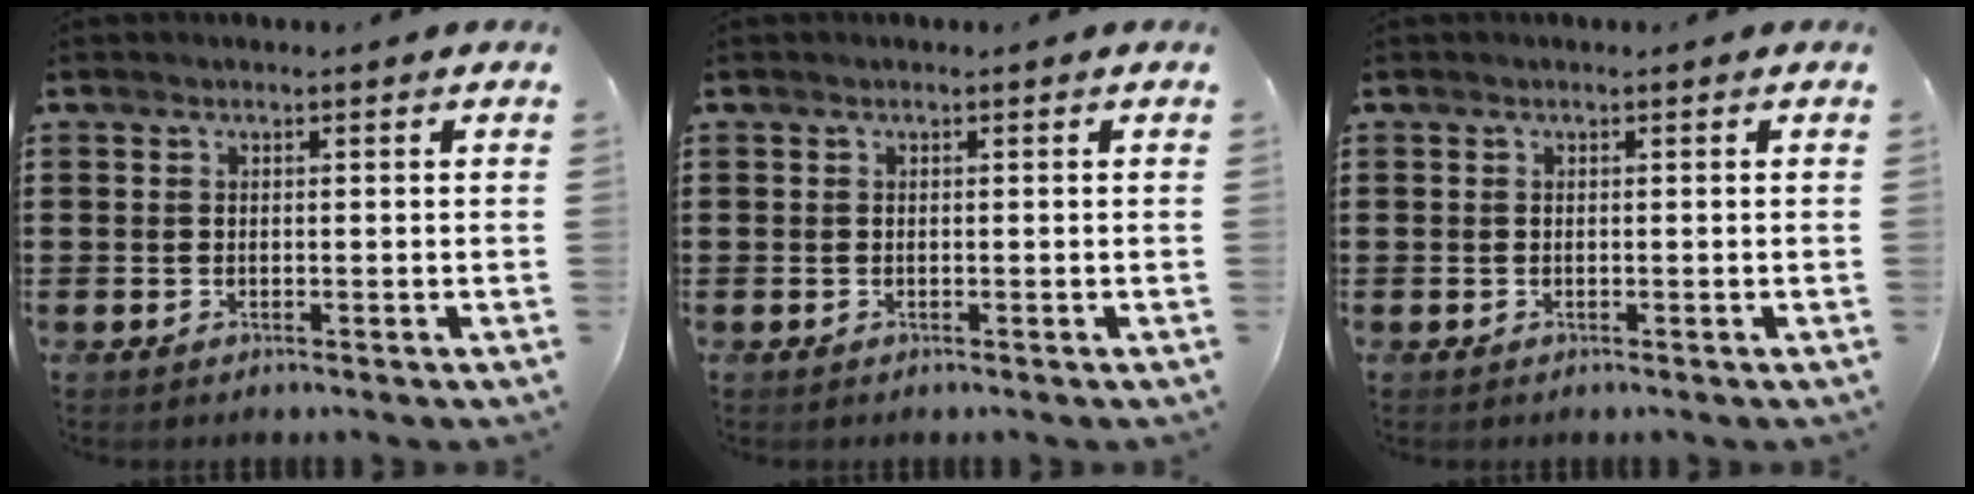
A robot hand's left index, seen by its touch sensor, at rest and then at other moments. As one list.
[{"total": 0.0}, {"total": 0.0}]